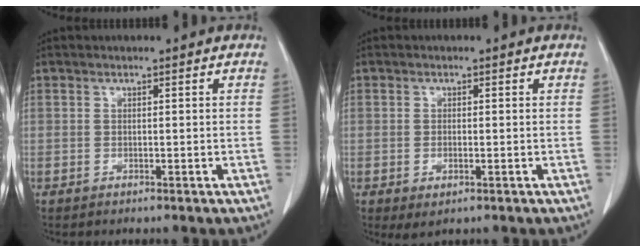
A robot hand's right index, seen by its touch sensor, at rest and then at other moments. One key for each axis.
{"total": 2.7, "fx": -0.9, "fy": 1.1, "fz": 2.3, "tx": -0.039, "ty": -0.005, "tz": -0.006}